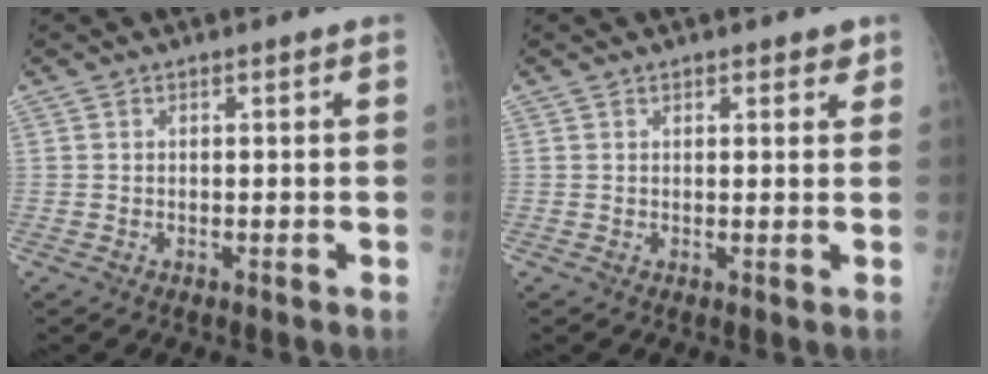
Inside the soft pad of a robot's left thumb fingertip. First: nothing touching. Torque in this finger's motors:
{"motor_torque": [-0.09, 0.07, -0.25, 0.06, -0.03]}